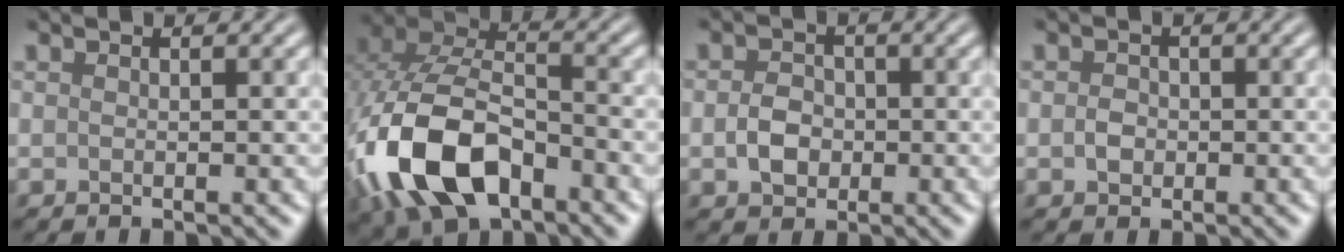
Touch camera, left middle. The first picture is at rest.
{"total": 12.1, "force": [-4.7, 7.0, 8.7], "torque": [-0.208, -0.008, -0.089]}
{"total": 2.4, "force": [-0.4, 1.9, 1.4], "torque": [-0.028, 0.003, -0.013]}
{"total": 1.1, "force": [-0.2, 1.0, 0.5], "torque": [-0.010, 0.003, -0.007]}